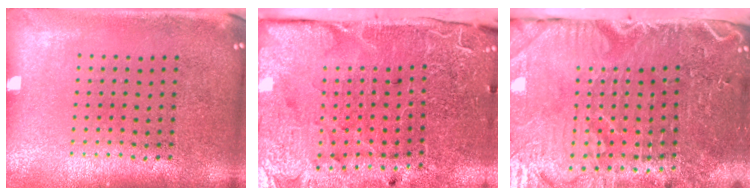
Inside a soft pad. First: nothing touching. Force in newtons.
{"total": 3.8, "press": 3.6, "slide": 1.3}
{"total": 5.3, "press": 4.3, "slide": 3.0}